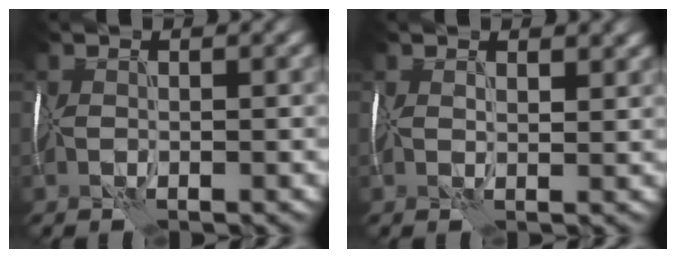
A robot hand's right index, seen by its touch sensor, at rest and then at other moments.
{"total": 1.9, "force": [1.2, 0.9, 1.3], "torque": [-0.017, 0.002, 0.020]}